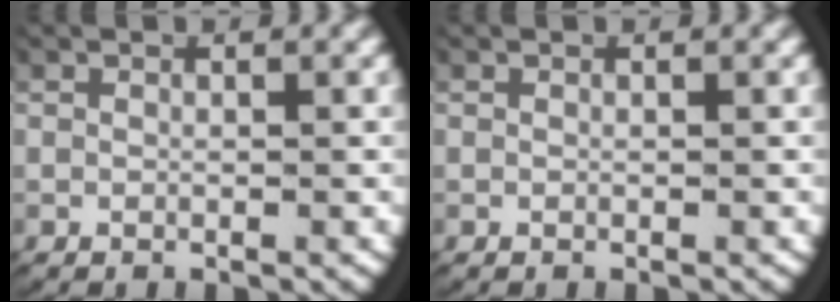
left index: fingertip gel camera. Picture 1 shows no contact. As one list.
[{"total": 0.0}]